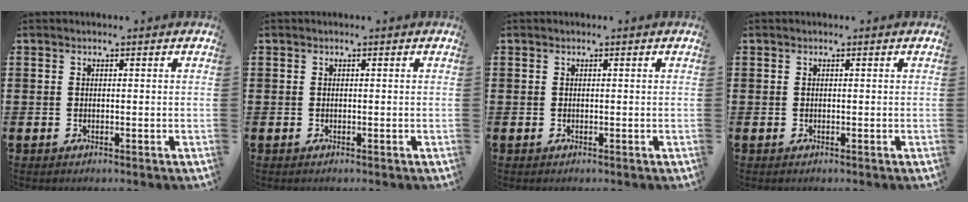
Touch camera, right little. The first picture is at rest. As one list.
[{"total": 0.0}, {"total": 0.0}, {"total": 0.0}]